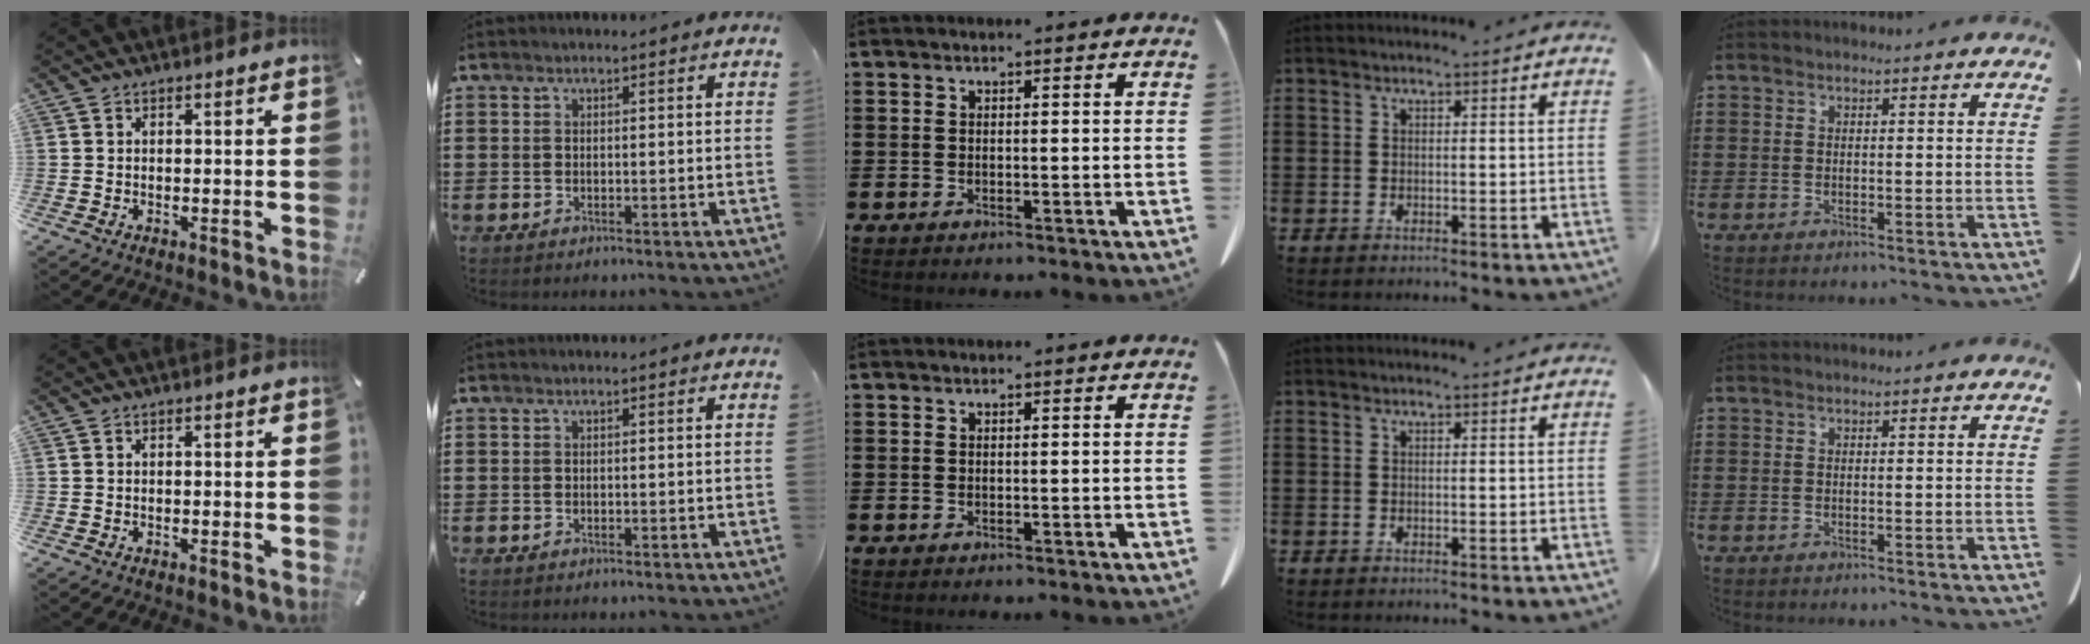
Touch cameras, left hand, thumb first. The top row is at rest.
{}